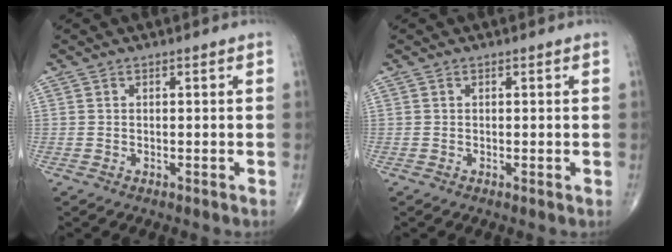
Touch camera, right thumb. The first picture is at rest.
{"total": 0.0}